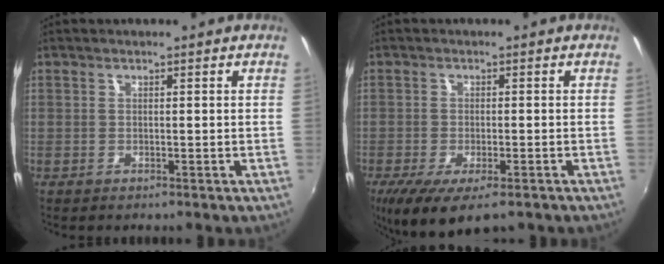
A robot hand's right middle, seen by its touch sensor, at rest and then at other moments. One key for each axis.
{"total": 10.3, "fx": -6.4, "fy": 3.5, "fz": 7.2, "tx": -0.151, "ty": -0.045, "tz": -0.103}